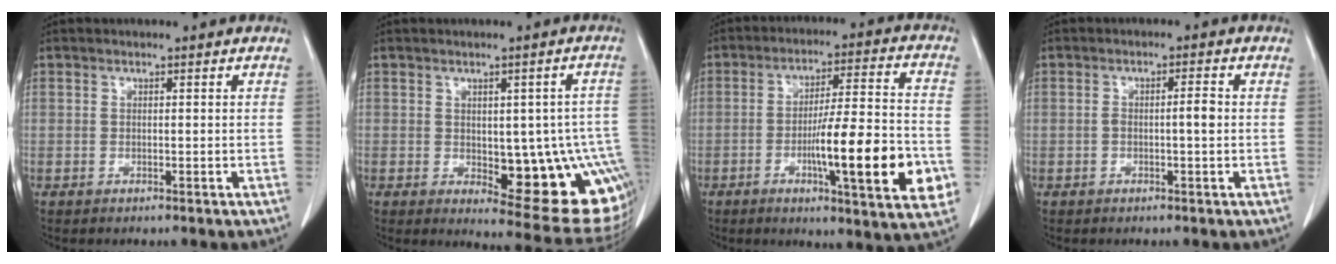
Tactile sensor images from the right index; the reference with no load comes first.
{"total": 15.6, "force": [-2.8, 5.2, 14.4], "torque": [-0.115, 0.009, -0.012]}
{"total": 17.6, "force": [-4.8, 1.7, 16.8], "torque": [-0.224, -0.004, -0.068]}
{"total": 2.5, "force": [-0.3, 0.3, 2.5], "torque": [-0.044, 0.005, -0.005]}